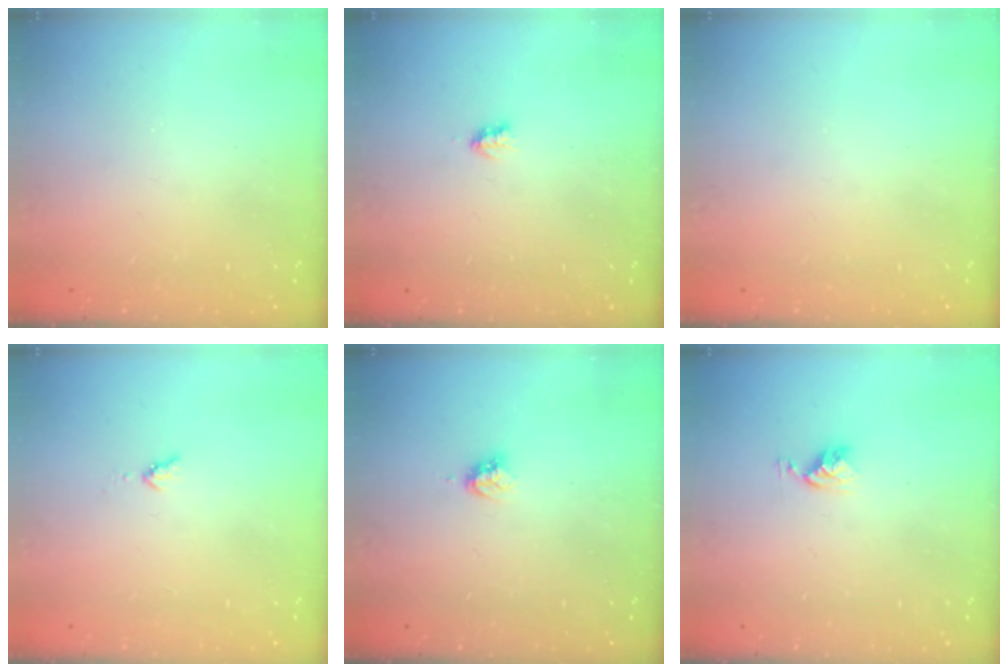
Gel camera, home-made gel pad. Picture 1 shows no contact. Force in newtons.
{"total": 1.7, "press": 1.7, "slide": 0.3}
{"total": 0.0}
{"total": 2.8, "press": 2.8, "slide": 0.4}
{"total": 3.6, "press": 3.6, "slide": 0.7}
{"total": 5.2, "press": 5.2, "slide": 0.6}